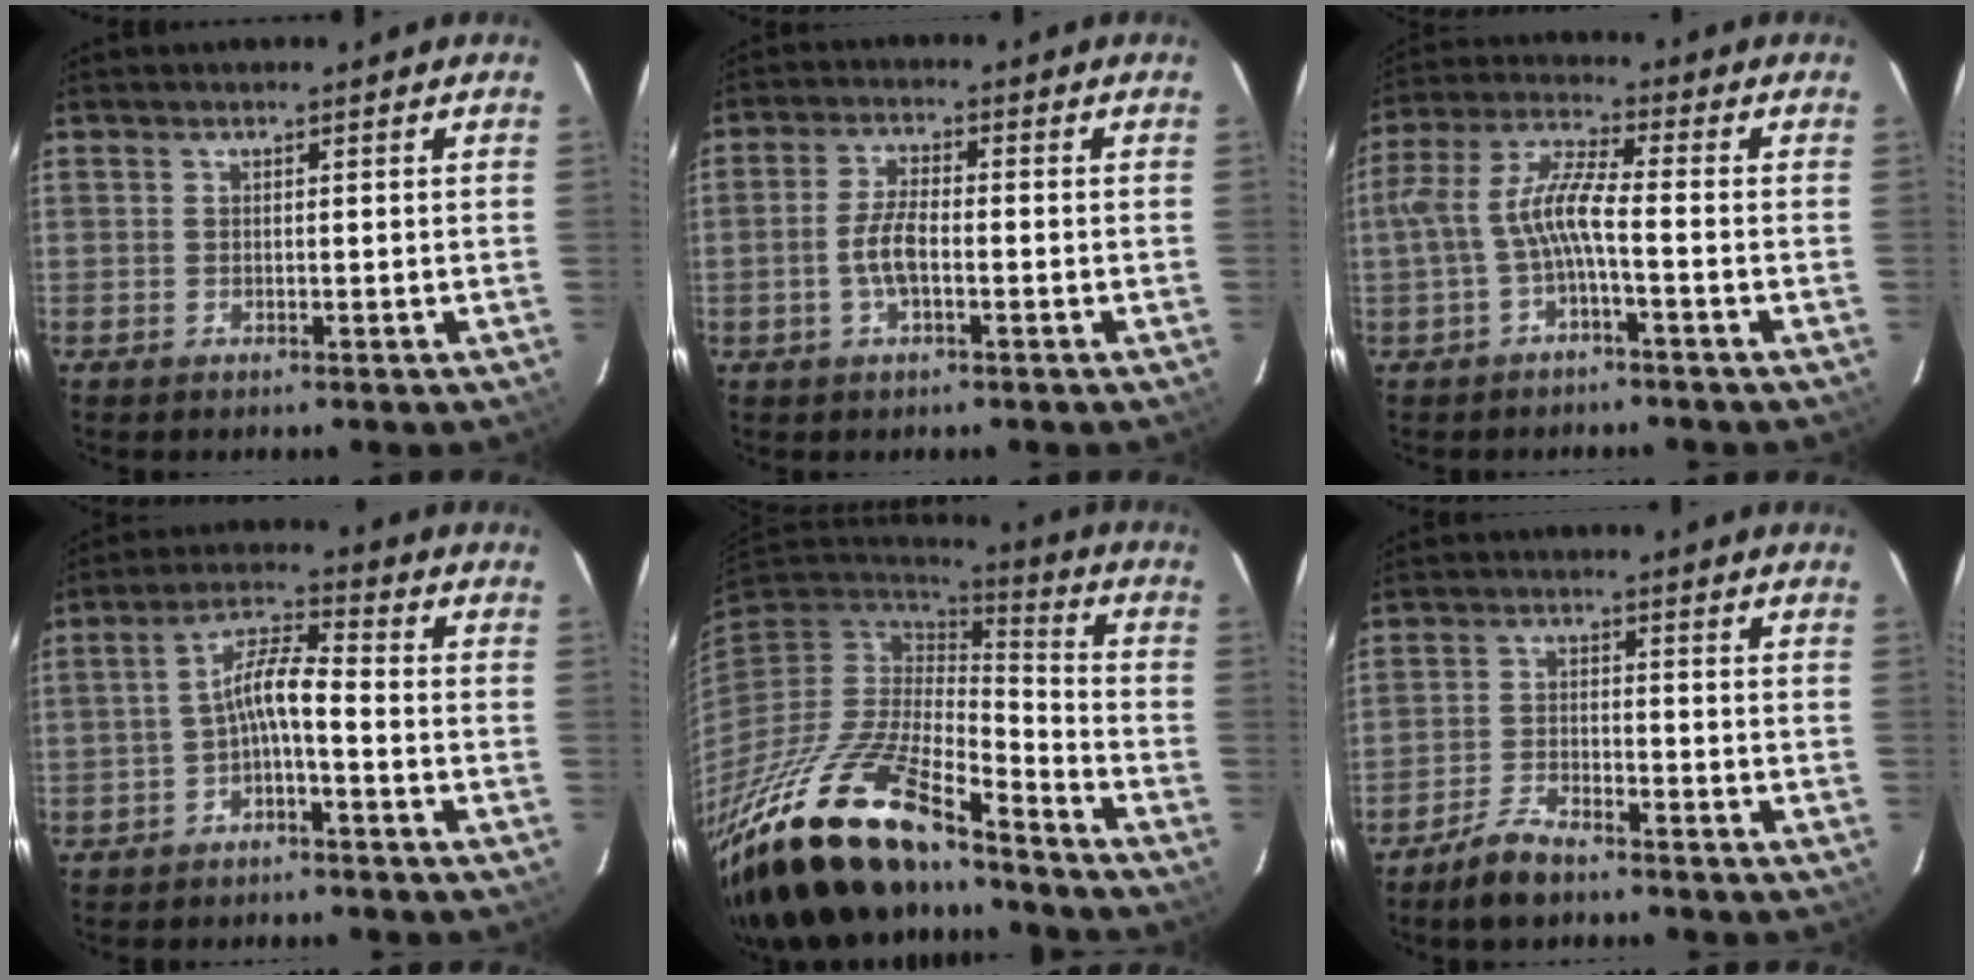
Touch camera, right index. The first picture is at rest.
{"total": 5.1, "force": [-1.5, 1.7, 4.6], "torque": [-0.098, 0.003, -0.029]}
{"total": 7.8, "force": [-2.2, 1.2, 7.3], "torque": [-0.172, 0.013, -0.039]}
{"total": 5.7, "force": [-2.5, 1.0, 5.0], "torque": [-0.112, 0.018, -0.046]}
{"total": 27.3, "force": [-19.8, 7.9, 17.0], "torque": [-0.335, -0.055, -0.350]}
{"total": 5.8, "force": [-4.9, 1.6, 2.6], "torque": [-0.073, 0.000, -0.094]}